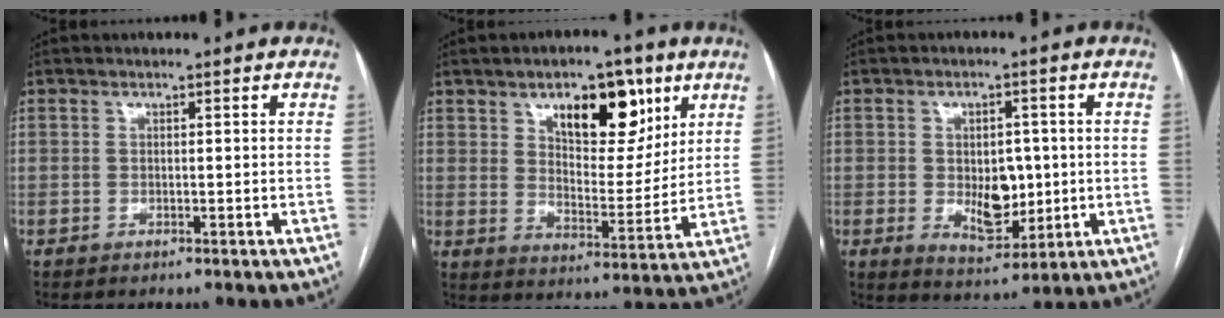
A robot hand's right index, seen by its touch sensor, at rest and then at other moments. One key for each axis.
{"total": 12.5, "fx": 6.7, "fy": 5.4, "fz": 9.1, "tx": -0.129, "ty": 0.002, "tz": 0.110}
{"total": 7.7, "fx": -0.4, "fy": 4.3, "fz": 6.4, "tx": -0.098, "ty": 0.000, "tz": 0.007}